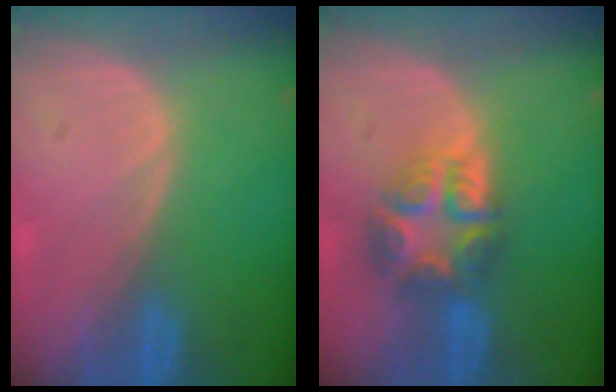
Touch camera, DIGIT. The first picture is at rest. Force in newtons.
{"total": 7.7, "press": 6.7, "slide": 3.7}